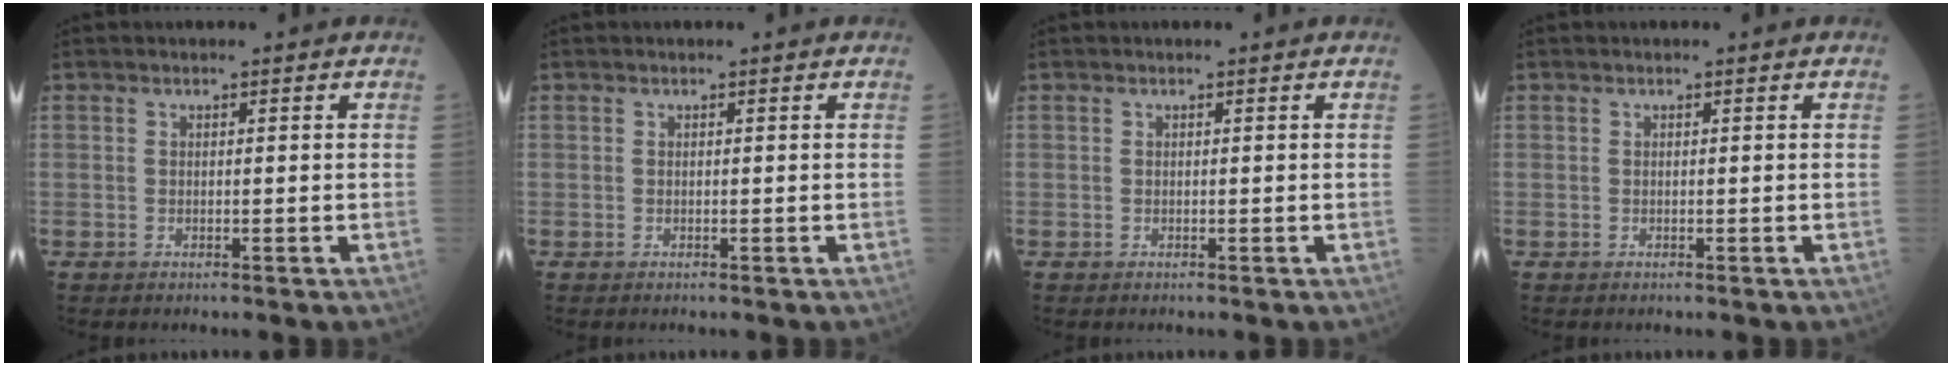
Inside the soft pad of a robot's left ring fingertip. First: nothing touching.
{"total": 0.0}
{"total": 0.0}
{"total": 0.0}